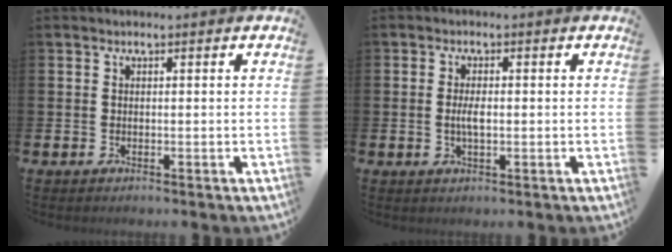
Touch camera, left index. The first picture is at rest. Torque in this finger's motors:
{"motor_torque": [0.73, 0.34, 0.10, 0.11]}